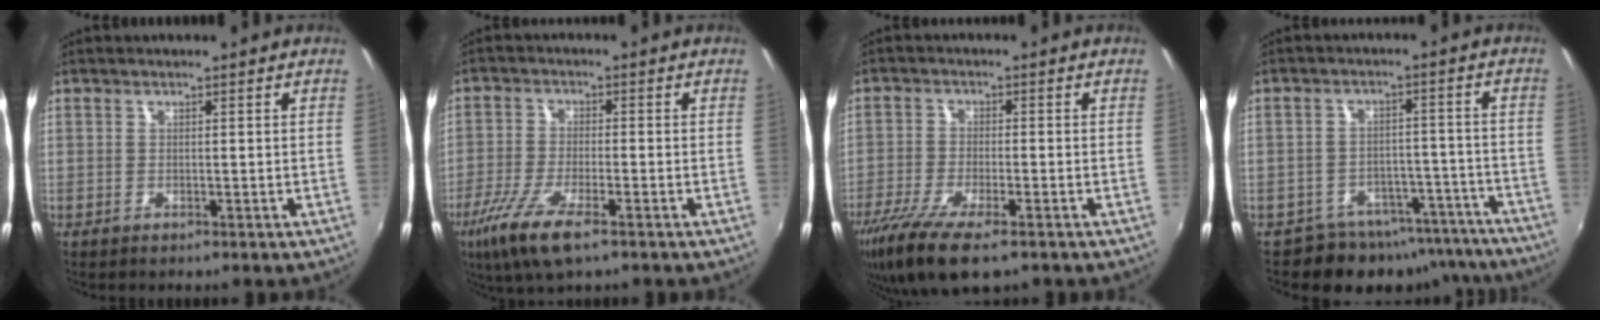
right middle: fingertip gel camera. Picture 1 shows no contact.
{"total": 9.5, "force": [-5.8, 2.2, 7.3], "torque": [-0.166, -0.029, -0.111]}
{"total": 11.7, "force": [-7.8, 3.3, 8.1], "torque": [-0.182, -0.043, -0.143]}
{"total": 12.5, "force": [-10.5, 6.2, 2.7], "torque": [-0.046, 0.027, -0.124]}